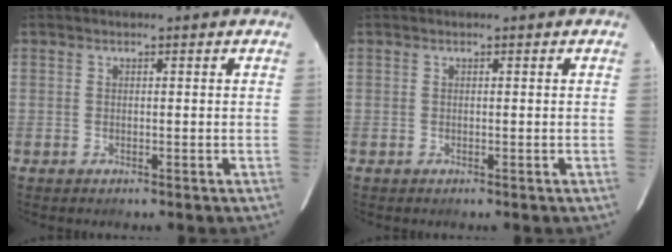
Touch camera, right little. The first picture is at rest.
{"total": 0.0}